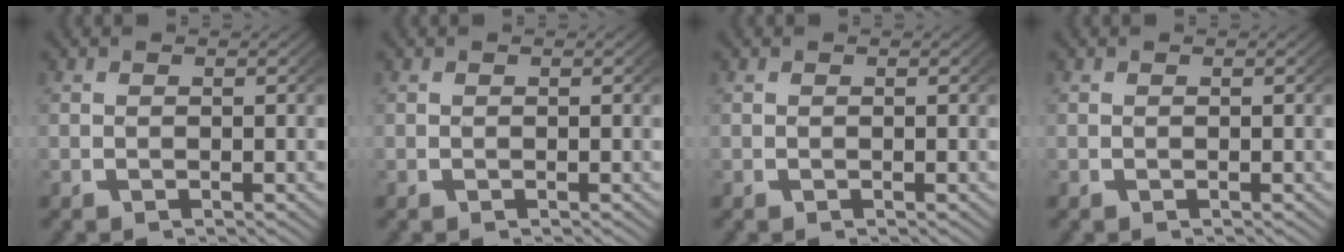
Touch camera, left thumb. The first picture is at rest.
{"total": 0.0}
{"total": 0.0}
{"total": 0.0}